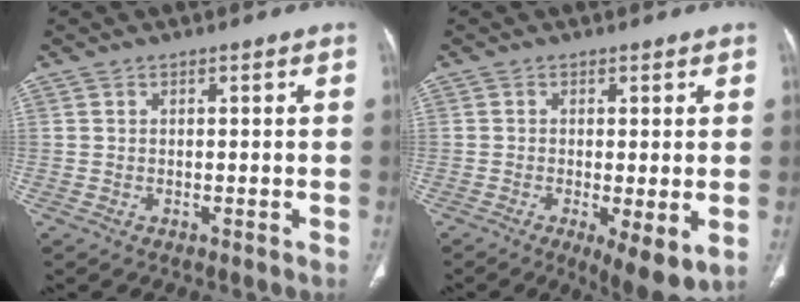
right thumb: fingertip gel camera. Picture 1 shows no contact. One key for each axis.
{"total": 7.7, "fx": -2.0, "fy": 2.3, "fz": 7.1, "tx": -0.111, "ty": -0.023, "tz": -0.030}